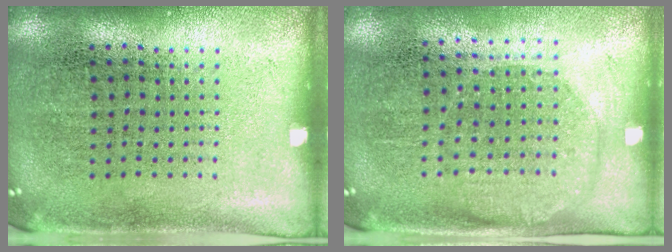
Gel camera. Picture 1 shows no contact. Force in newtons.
{"total": 1.5, "press": 1.3, "slide": 0.7}